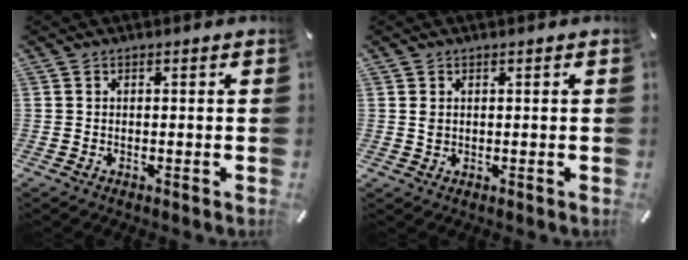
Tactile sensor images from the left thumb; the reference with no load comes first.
{"total": 1.5, "force": [0.3, 1.3, 0.8], "torque": [-0.009, 0.002, 0.003]}